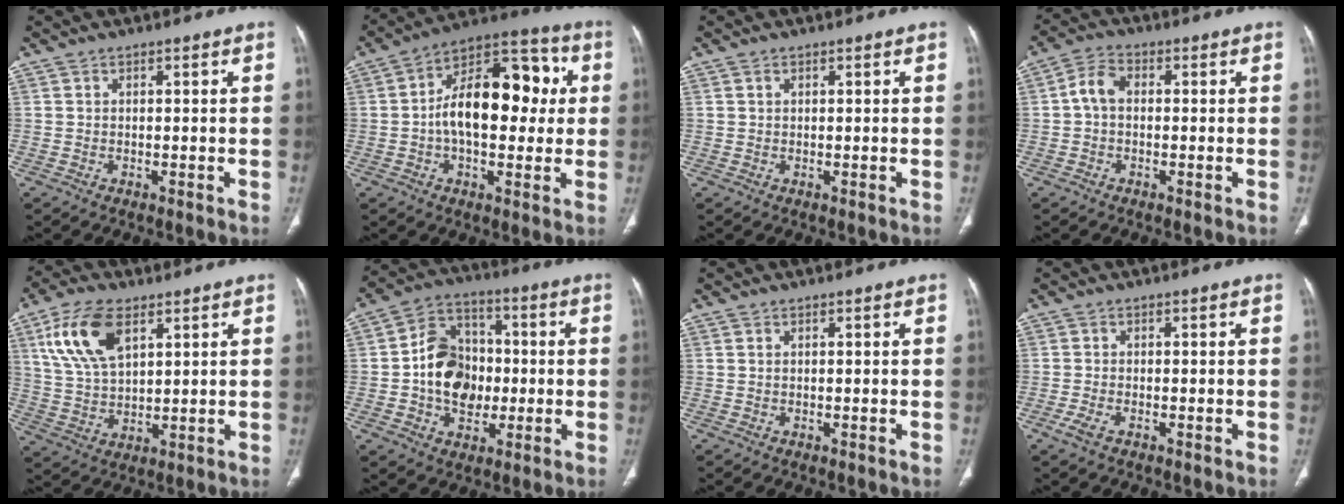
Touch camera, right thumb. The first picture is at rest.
{"total": 18.6, "force": [1.3, 10.5, 15.3], "torque": [-0.209, 0.038, 0.013]}
{"total": 0.5, "force": [0.3, 0.4, 0.3], "torque": [-0.005, 0.001, 0.005]}
{"total": 4.5, "force": [-0.1, 3.0, 3.3], "torque": [-0.060, 0.014, -0.012]}
{"total": 12.8, "force": [5.8, 6.5, 9.3], "torque": [-0.178, -0.011, 0.117]}
{"total": 14.1, "force": [-1.0, 10.8, 8.9], "torque": [-0.115, 0.027, -0.018]}
{"total": 0.0}
{"total": 2.1, "force": [-1.1, 0.8, 1.6], "torque": [-0.045, -0.002, -0.024]}